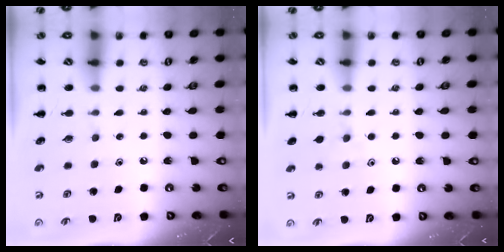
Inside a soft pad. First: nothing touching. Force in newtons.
{"total": 5.4, "press": 5.1, "slide": 1.7}